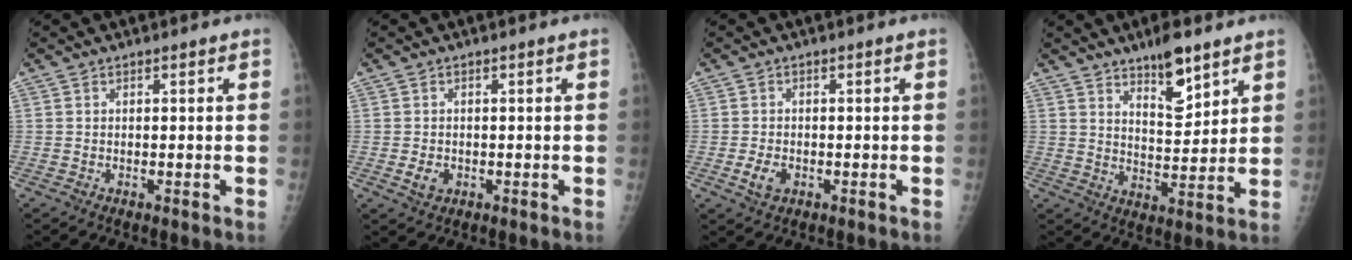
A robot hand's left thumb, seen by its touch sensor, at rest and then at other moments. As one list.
[{"total": 2.6, "force": [-0.6, 2.0, 1.5], "torque": [-0.020, 0.000, -0.005]}, {"total": 3.1, "force": [-1.0, 2.2, 2.0], "torque": [-0.036, 0.000, -0.015]}, {"total": 9.0, "force": [6.1, 3.0, 5.9], "torque": [-0.074, -0.046, 0.102]}]